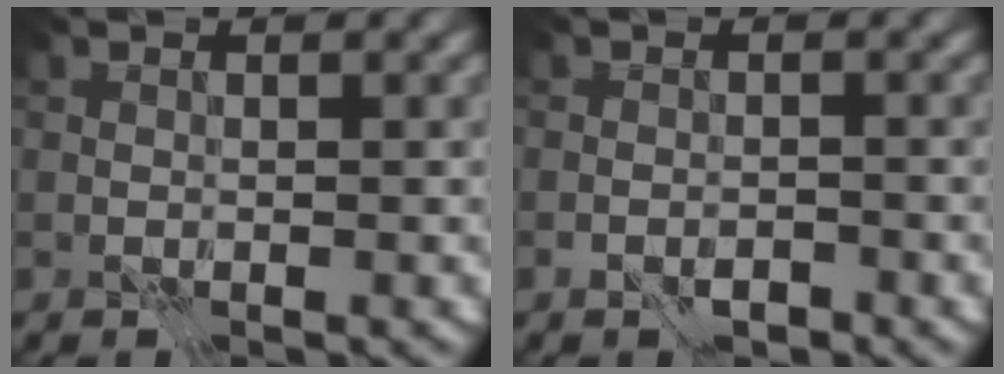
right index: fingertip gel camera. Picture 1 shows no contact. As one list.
[{"total": 0.7, "force": [-0.5, 0.2, 0.5], "torque": [-0.004, 0.003, -0.006]}]